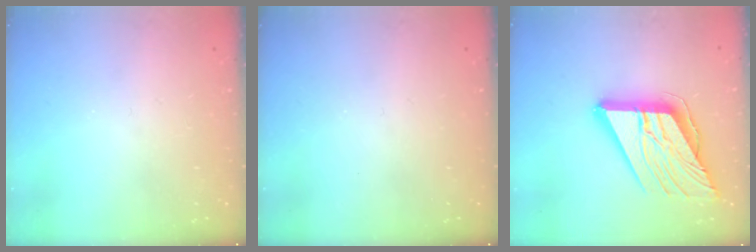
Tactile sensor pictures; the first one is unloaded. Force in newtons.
{"total": 0.0}
{"total": 19.2, "press": 19.0, "slide": 2.2}